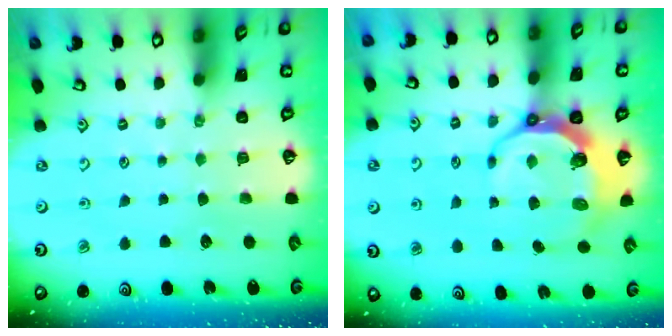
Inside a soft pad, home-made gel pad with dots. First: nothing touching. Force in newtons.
{"total": 8.4, "press": 7.3, "slide": 4.2}